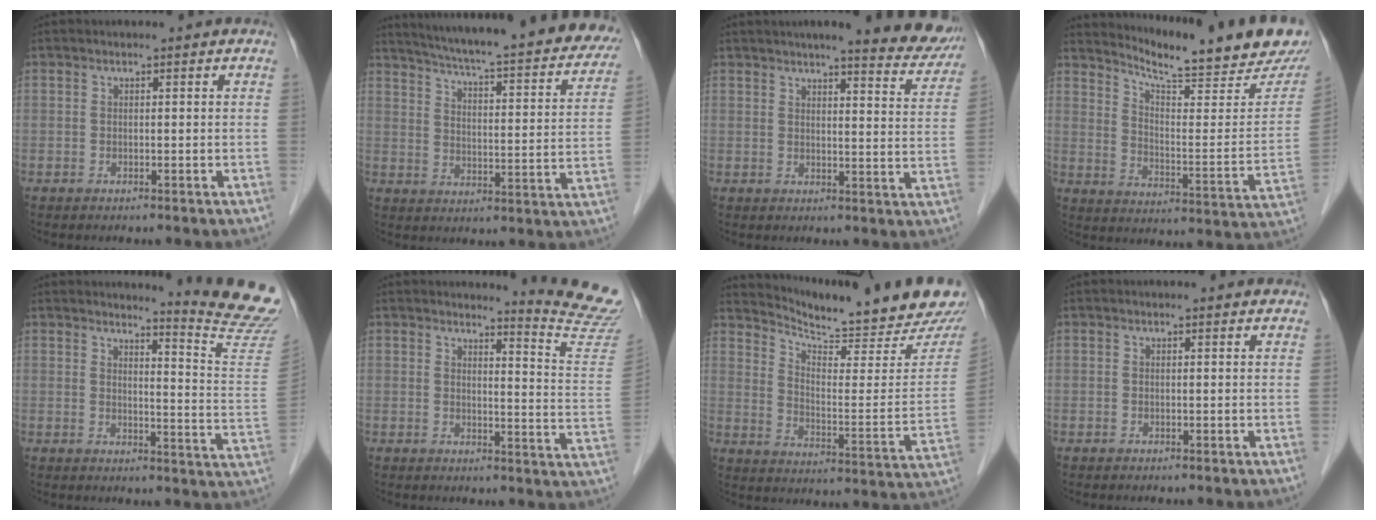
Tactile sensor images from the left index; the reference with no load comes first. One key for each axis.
{"total": 29.2, "fx": 25.2, "fy": 4.3, "fz": 14.0, "tx": -0.217, "ty": -0.045, "tz": 0.309}
{"total": 12.5, "fx": 10.9, "fy": 1.3, "fz": 5.9, "tx": -0.056, "ty": -0.017, "tz": 0.113}
{"total": 19.7, "fx": 17.7, "fy": 1.3, "fz": 8.6, "tx": -0.134, "ty": -0.065, "tz": 0.237}
{"total": 13.1, "fx": 12.8, "fy": -2.2, "fz": 2.0, "tx": -0.025, "ty": -0.133, "tz": 0.130}
{"total": 11.8, "fx": 11.6, "fy": -1.9, "fz": 0.7, "tx": -0.010, "ty": -0.127, "tz": 0.114}
{"total": 20.4, "fx": 19.2, "fy": 0.9, "fz": 6.8, "tx": -0.111, "ty": -0.084, "tz": 0.255}
{"total": 1.4, "fx": 1.3, "fy": 0.2, "fz": 0.3, "tx": -0.012, "ty": 0.001, "tz": 0.008}